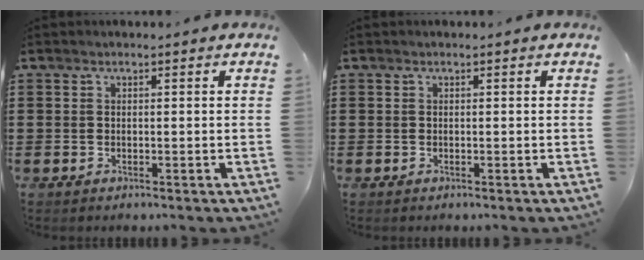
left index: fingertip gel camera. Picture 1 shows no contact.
{"total": 0.0}